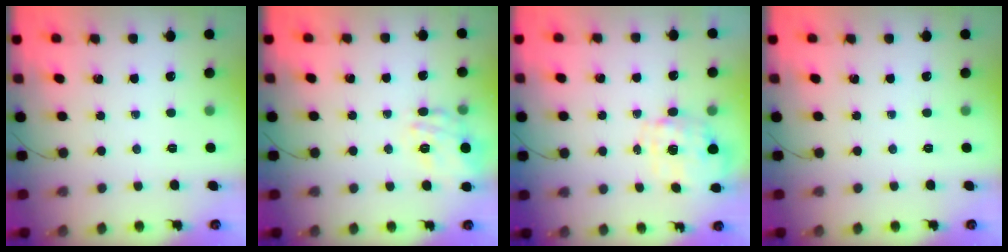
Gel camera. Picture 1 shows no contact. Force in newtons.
{"total": 15.1, "press": 15.1, "slide": 1.2}
{"total": 4.1, "press": 3.9, "slide": 1.3}
{"total": 0.0}